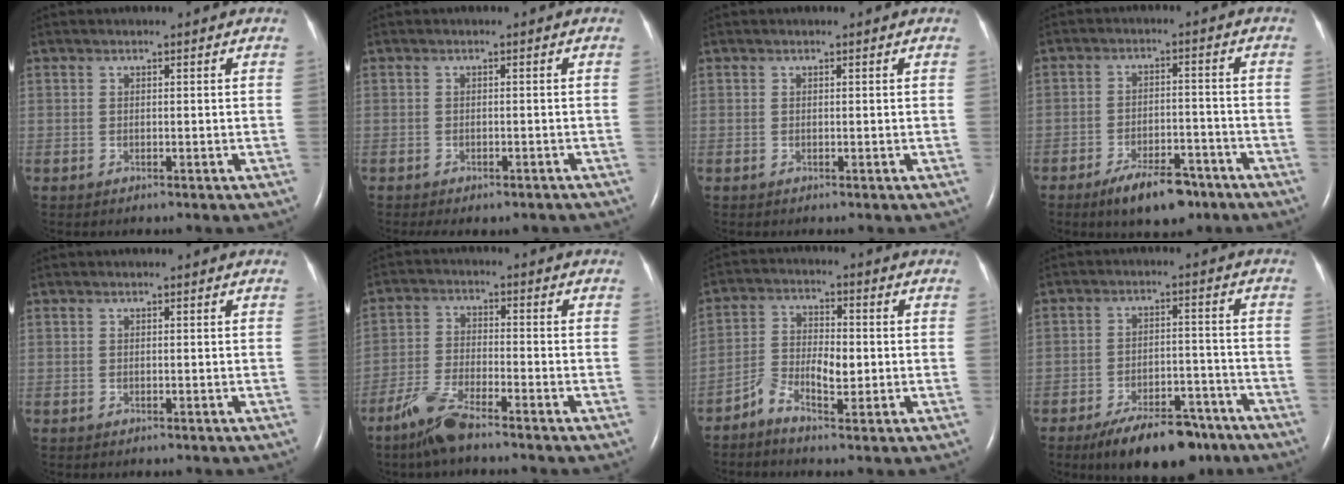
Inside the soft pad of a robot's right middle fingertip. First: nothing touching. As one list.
[{"total": 5.2, "force": [-4.2, 2.1, 2.1], "torque": [-0.023, 0.002, -0.048]}, {"total": 0.0}, {"total": 8.4, "force": [-5.9, 3.1, 5.1], "torque": [-0.088, -0.002, -0.093]}, {"total": 0.0}, {"total": 6.9, "force": [-5.4, 0.8, 4.2], "torque": [-0.099, -0.017, -0.111]}, {"total": 5.2, "force": [-2.3, 2.2, 4.2], "torque": [-0.084, 0.011, -0.044]}, {"total": 12.4, "force": [-9.2, 4.7, 6.8], "torque": [-0.097, 0.007, -0.144]}]